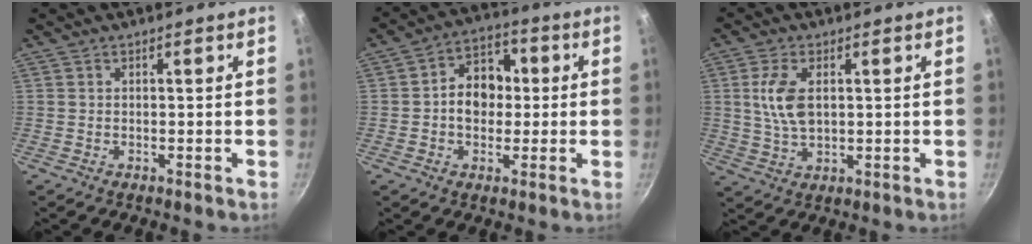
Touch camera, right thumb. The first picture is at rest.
{"total": 9.5, "force": [0.1, 7.5, 5.9], "torque": [-0.044, 0.022, -0.009]}
{"total": 7.9, "force": [1.5, 4.4, 6.4], "torque": [-0.123, -0.003, 0.029]}